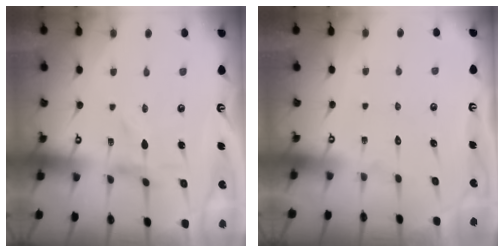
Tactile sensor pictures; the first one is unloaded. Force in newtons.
{"total": 1.7, "press": 1.7, "slide": 0.1}